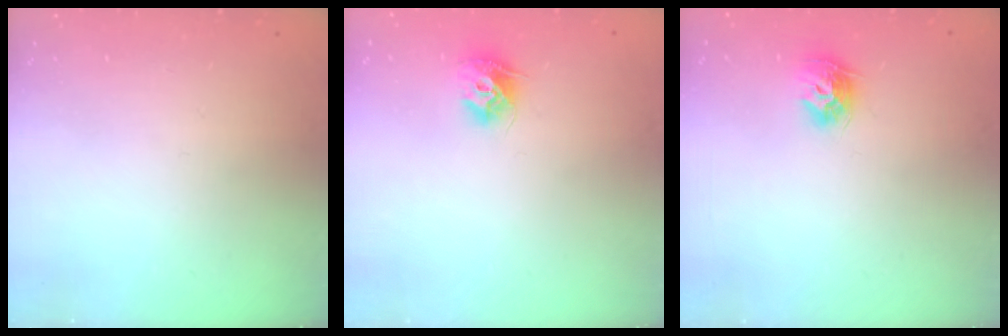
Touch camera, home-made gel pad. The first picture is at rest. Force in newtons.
{"total": 9.1, "press": 9.1, "slide": 0.3}
{"total": 8.7, "press": 8.7, "slide": 0.3}